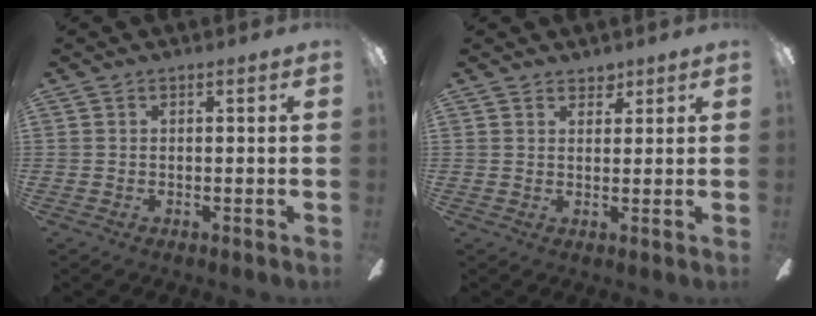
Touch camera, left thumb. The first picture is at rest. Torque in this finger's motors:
{"motor_torque": [-0.04, 0.11, -0.07, 0.00, -0.03]}